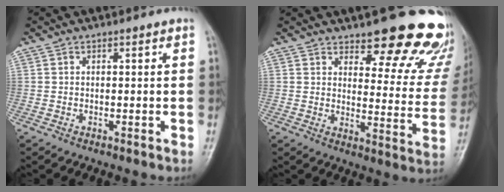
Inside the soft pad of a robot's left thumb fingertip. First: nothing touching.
{"total": 19.9, "force": [15.6, 6.8, 10.2], "torque": [-0.073, -0.102, 0.180]}